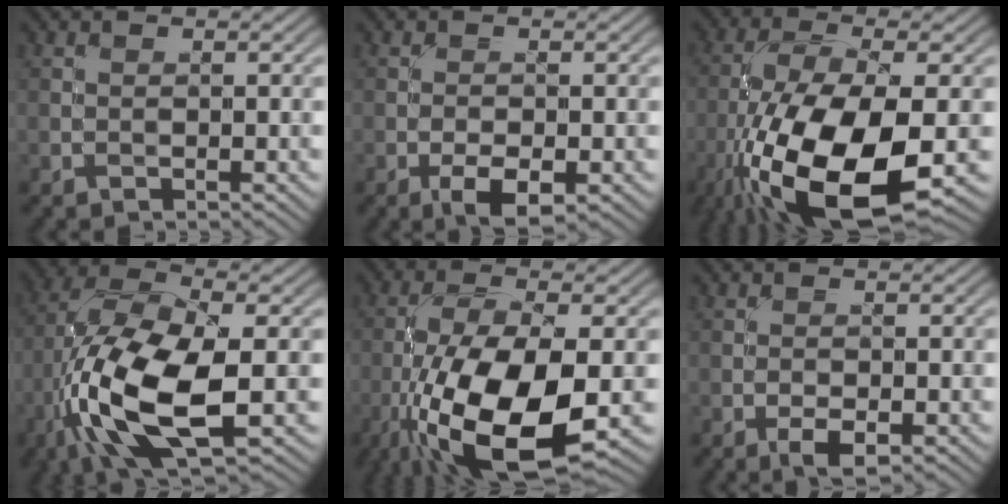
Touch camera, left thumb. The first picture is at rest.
{"total": 3.9, "force": [-1.9, 1.5, 3.1], "torque": [-0.051, -0.001, -0.031]}
{"total": 16.9, "force": [-6.7, 6.6, 14.0], "torque": [-0.292, -0.030, -0.121]}
{"total": 14.3, "force": [-4.2, 5.9, 12.4], "torque": [-0.277, -0.013, -0.080]}
{"total": 15.5, "force": [-5.8, 5.9, 13.1], "torque": [-0.265, -0.024, -0.102]}
{"total": 2.7, "force": [-1.3, 1.0, 2.1], "torque": [-0.033, -0.002, -0.024]}